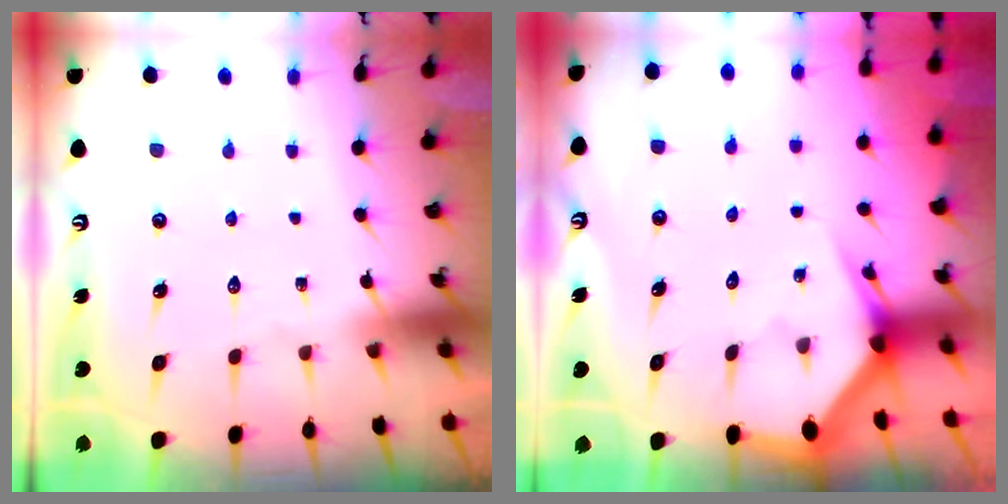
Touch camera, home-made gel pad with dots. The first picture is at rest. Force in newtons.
{"total": 2.9, "press": 2.9, "slide": 0.0}